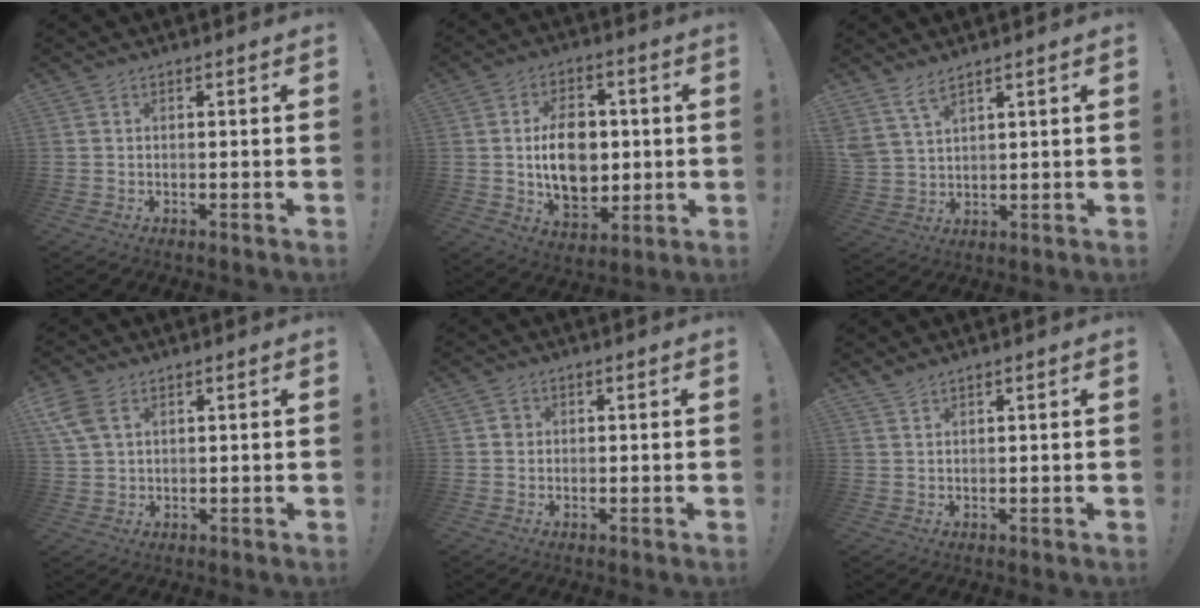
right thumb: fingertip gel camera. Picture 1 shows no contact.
{"total": 14.5, "force": [0.5, 10.5, 10.0], "torque": [-0.167, -0.002, 0.010]}
{"total": 5.5, "force": [4.5, 1.7, 2.6], "torque": [-0.061, -0.019, 0.087]}
{"total": 7.1, "force": [3.3, 4.4, 4.5], "torque": [-0.096, -0.007, 0.065]}
{"total": 1.7, "force": [0.2, 1.6, 0.4], "torque": [0.002, 0.000, 0.001]}
{"total": 1.6, "force": [1.5, 0.1, 0.7], "torque": [-0.022, -0.003, 0.029]}